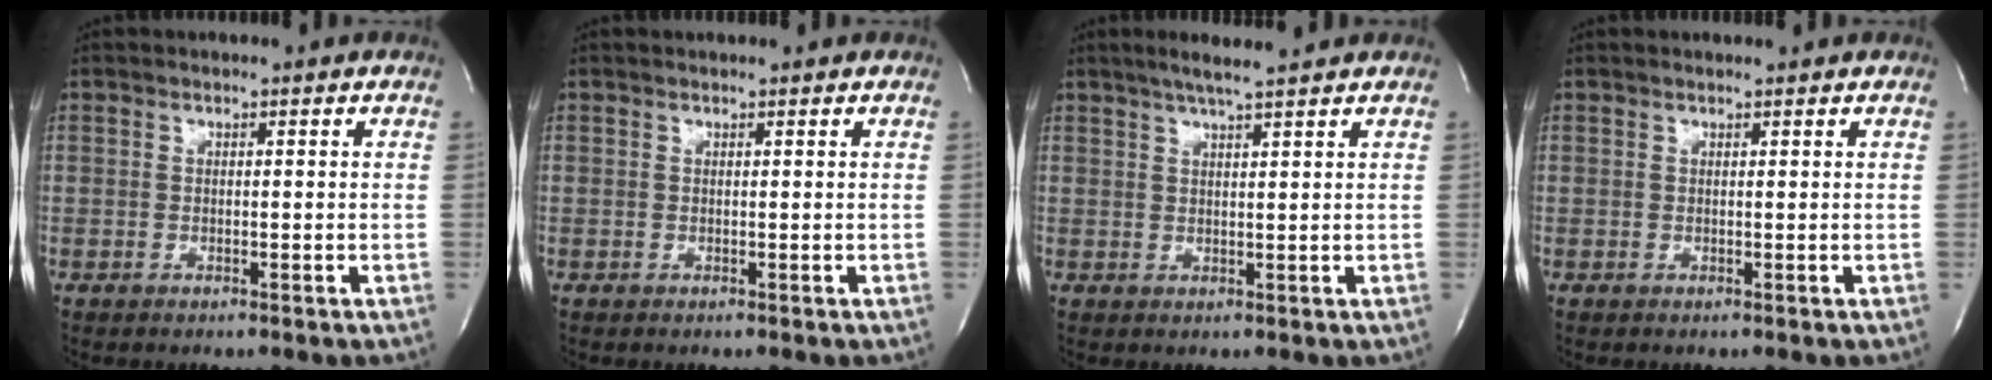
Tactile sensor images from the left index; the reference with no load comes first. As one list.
[{"total": 1.0, "force": [0.9, 0.1, 0.3], "torque": [-0.006, 0.011, 0.014]}, {"total": 5.0, "force": [4.0, -0.3, 2.9], "torque": [-0.054, 0.011, 0.069]}, {"total": 0.9, "force": [0.9, 0.0, 0.3], "torque": [-0.007, 0.006, 0.016]}]